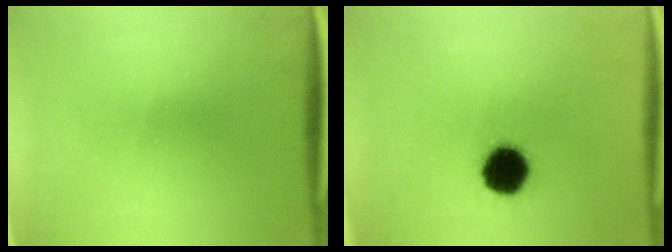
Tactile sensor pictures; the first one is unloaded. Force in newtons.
{"total": 10.4}